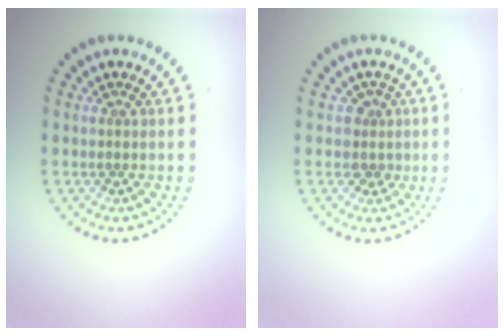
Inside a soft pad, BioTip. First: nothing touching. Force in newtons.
{"total": 1.8, "press": 1.5, "slide": 1.1}